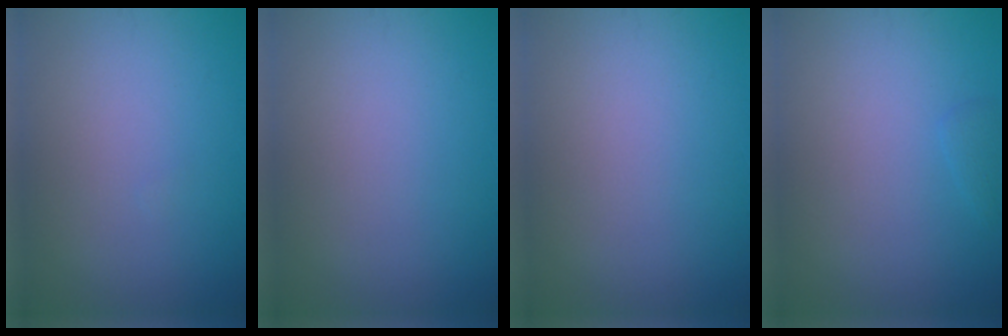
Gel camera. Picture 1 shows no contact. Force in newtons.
{"total": 0.0}
{"total": 0.0}
{"total": 0.7, "press": 0.7, "slide": 0.1}